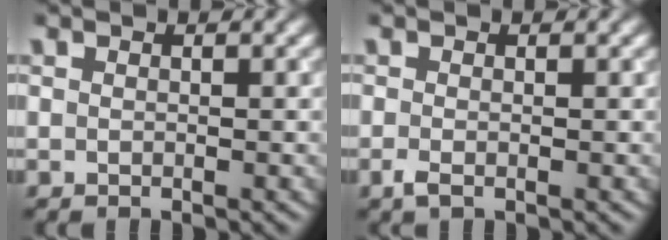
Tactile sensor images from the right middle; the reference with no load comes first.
{"total": 1.1, "force": [-0.5, 0.3, 0.9], "torque": [-0.021, -0.006, -0.012]}